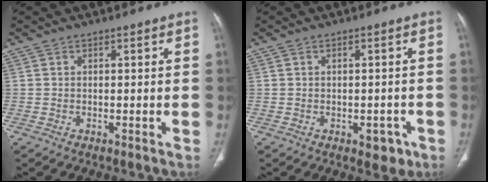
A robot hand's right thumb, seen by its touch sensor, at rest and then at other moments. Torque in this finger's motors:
{"motor_torque": [0.16, 0.28, -0.10, 0.26, 0.05]}